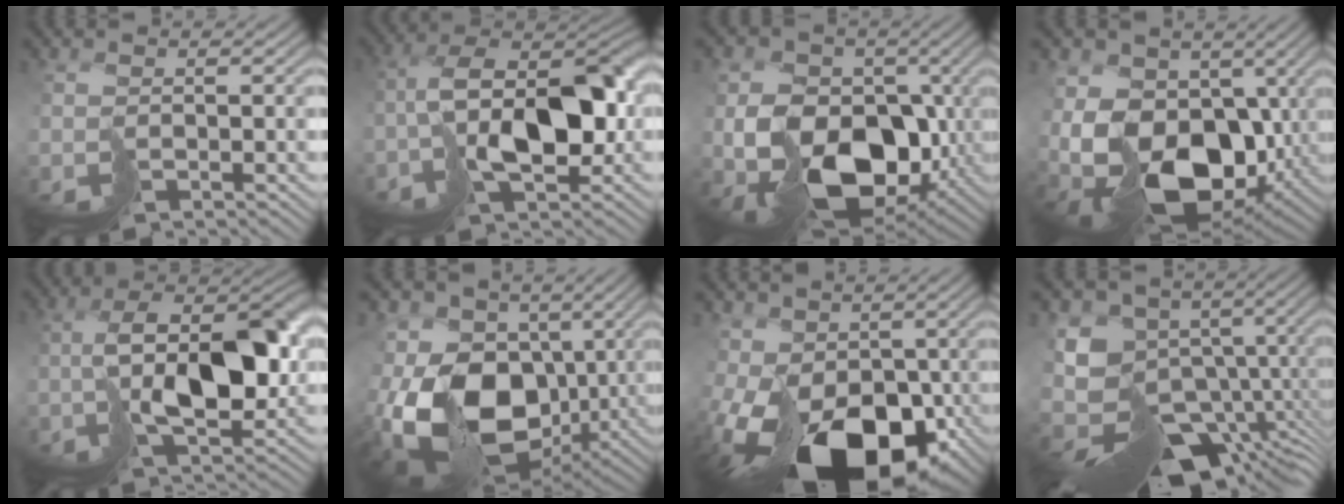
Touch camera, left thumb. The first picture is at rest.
{"total": 10.5, "force": [-1.6, 5.9, 8.6], "torque": [-0.122, 0.021, -0.031]}
{"total": 13.4, "force": [-2.2, 9.8, 8.8], "torque": [-0.145, -0.019, -0.033]}
{"total": 17.4, "force": [-2.2, 11.6, 12.8], "torque": [-0.247, -0.015, -0.020]}
{"total": 10.4, "force": [-0.5, 5.4, 8.8], "torque": [-0.137, 0.017, -0.006]}
{"total": 18.6, "force": [-3.4, 12.5, 13.4], "torque": [-0.281, -0.022, -0.042]}
{"total": 17.3, "force": [-5.8, 10.6, 12.3], "torque": [-0.216, -0.036, -0.065]}
{"total": 14.7, "force": [-5.1, 10.0, 9.5], "torque": [-0.208, -0.020, -0.068]}